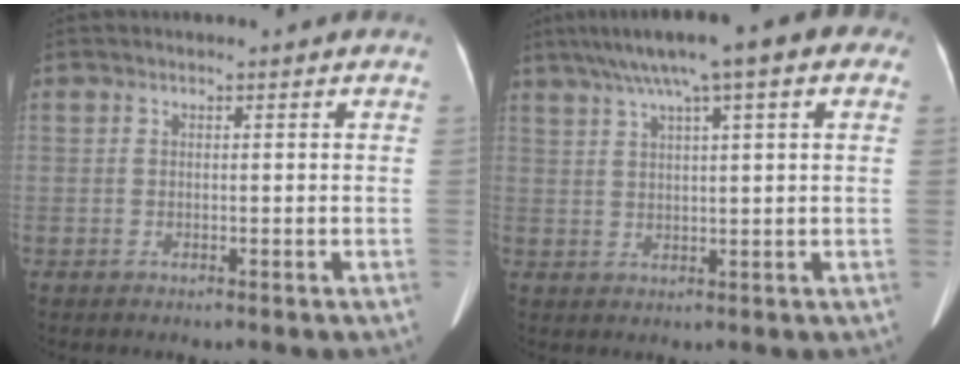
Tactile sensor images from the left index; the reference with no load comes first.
{"total": 12.7, "force": [7.4, 2.1, 10.1], "torque": [-0.158, 0.046, 0.104]}